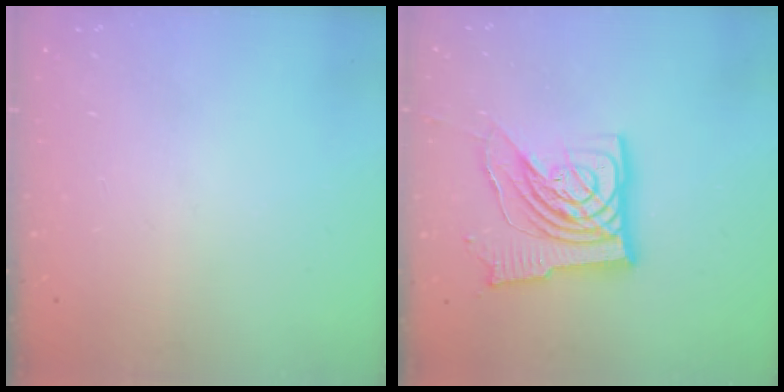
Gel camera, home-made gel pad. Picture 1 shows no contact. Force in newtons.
{"total": 16.1, "press": 16.0, "slide": 1.8}